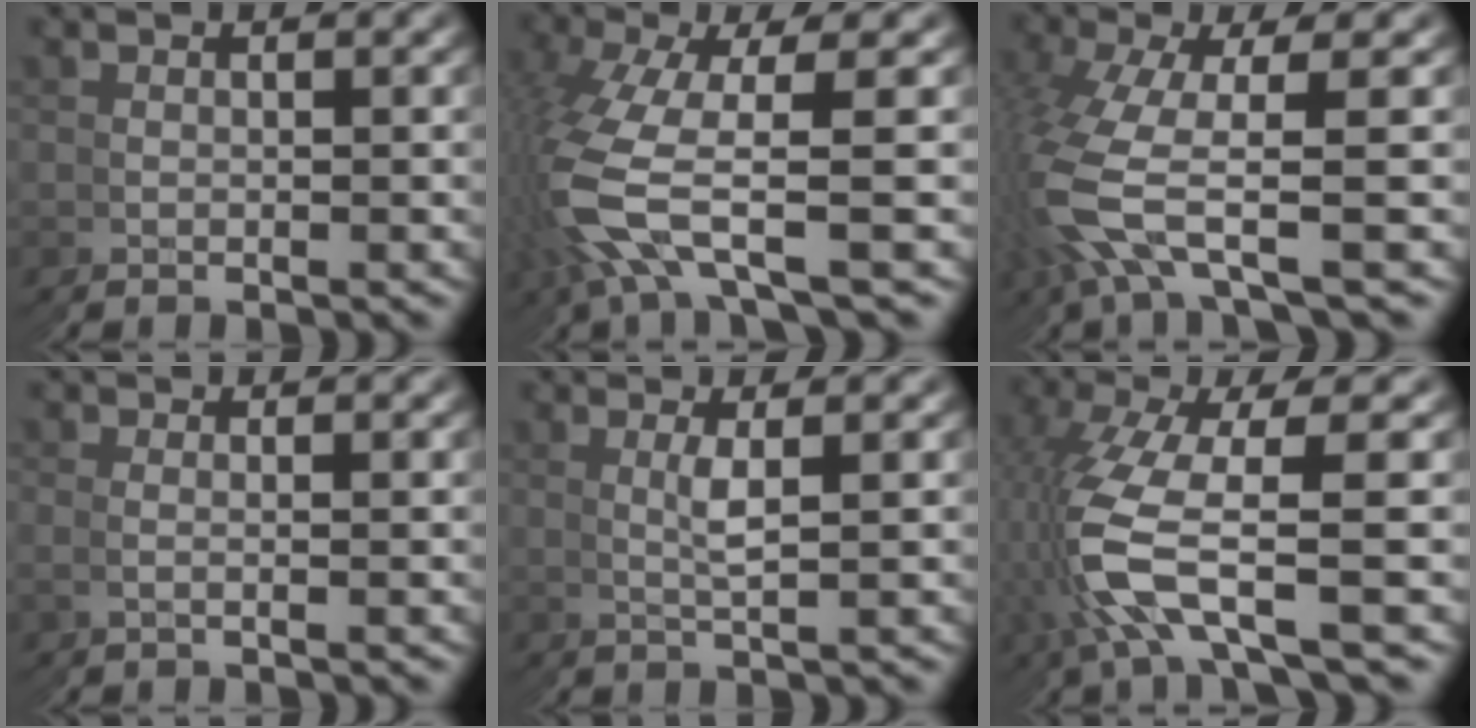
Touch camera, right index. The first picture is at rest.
{"total": 5.4, "force": [-0.8, 3.1, 4.4], "torque": [-0.143, -0.031, -0.002]}
{"total": 4.7, "force": [-0.6, 2.5, 4.0], "torque": [-0.131, -0.029, 0.003]}
{"total": 0.0}
{"total": 1.2, "force": [0.9, -0.8, 0.1], "torque": [-0.010, 0.003, 0.017]}
{"total": 5.9, "force": [-0.9, 2.8, 5.2], "torque": [-0.145, -0.020, -0.007]}